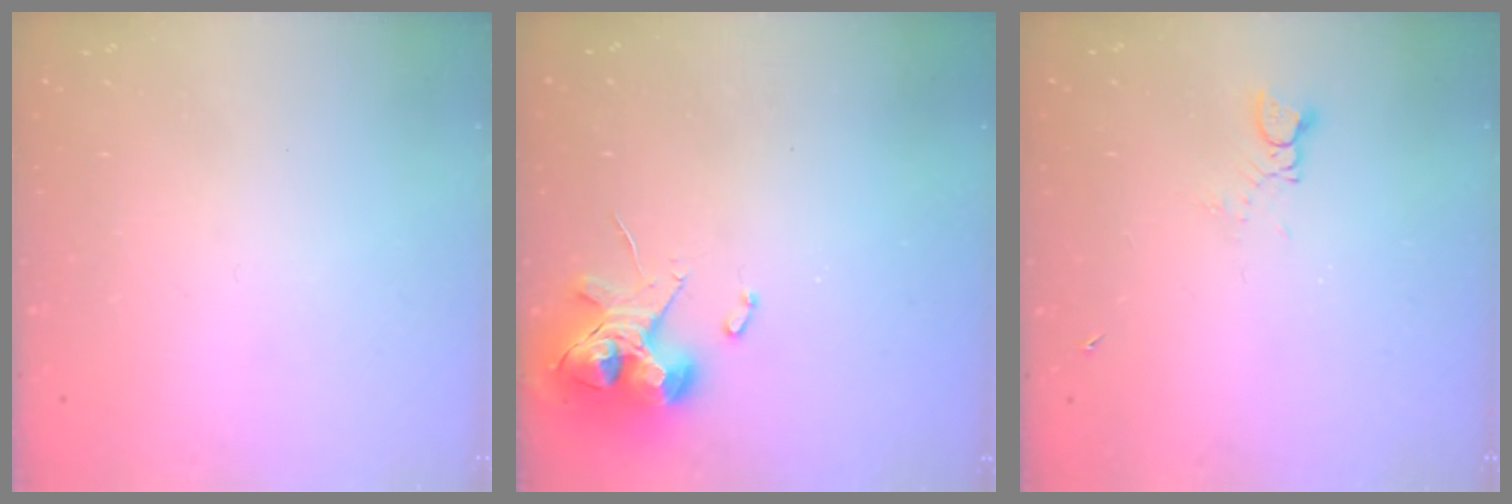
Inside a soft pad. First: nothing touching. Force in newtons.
{"total": 10.3, "press": 10.1, "slide": 1.5}
{"total": 1.4, "press": 1.4, "slide": 0.2}